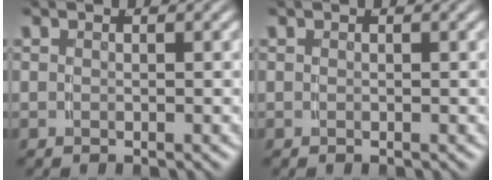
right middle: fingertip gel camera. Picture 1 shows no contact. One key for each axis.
{"total": 0.0}